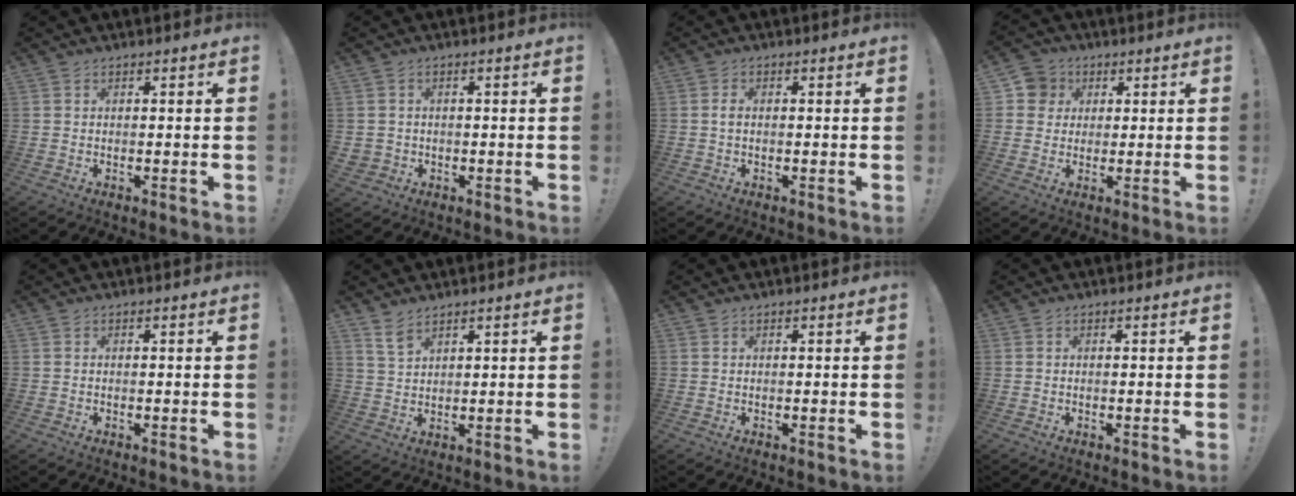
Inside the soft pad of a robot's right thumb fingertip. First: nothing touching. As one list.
[{"total": 2.3, "force": [0.1, 2.2, 0.7], "torque": [-0.005, -0.002, 0.002]}, {"total": 1.4, "force": [-0.2, 0.6, 1.3], "torque": [-0.026, 0.005, -0.003]}, {"total": 6.5, "force": [1.7, 6.1, 1.3], "torque": [-0.014, -0.005, 0.035]}, {"total": 0.0}, {"total": 4.7, "force": [3.6, 1.9, 2.3], "torque": [-0.039, -0.022, 0.068]}, {"total": 0.0}, {"total": 0.0}]